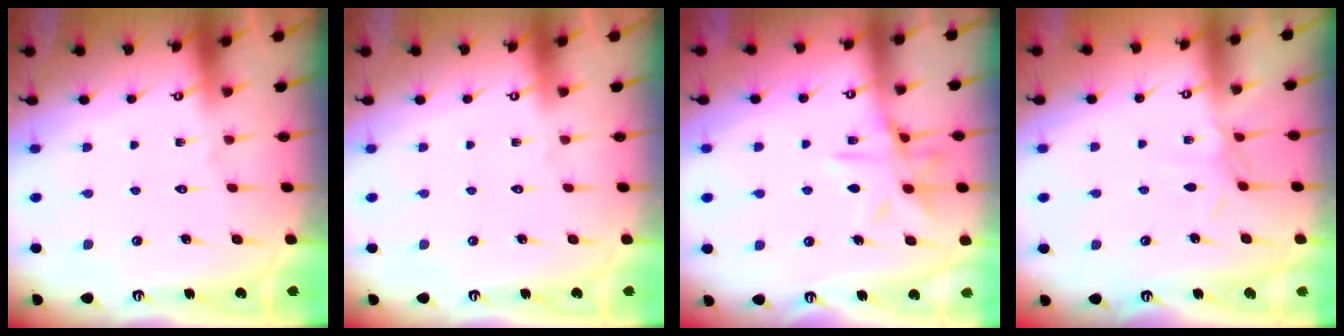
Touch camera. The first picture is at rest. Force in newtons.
{"total": 0.0}
{"total": 11.9, "press": 11.8, "slide": 0.9}
{"total": 2.9, "press": 2.9, "slide": 0.6}